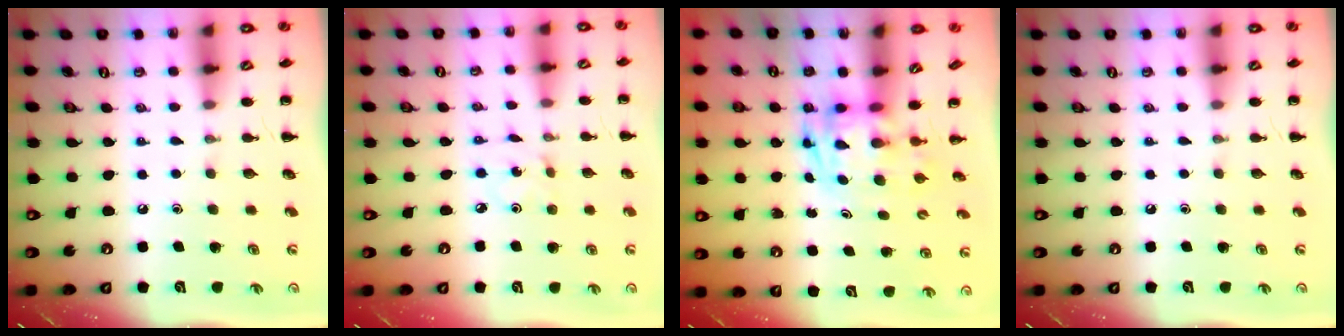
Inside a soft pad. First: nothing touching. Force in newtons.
{"total": 1.0, "press": 1.0, "slide": 0.3}
{"total": 2.7, "press": 2.7, "slide": 0.5}
{"total": 0.0}